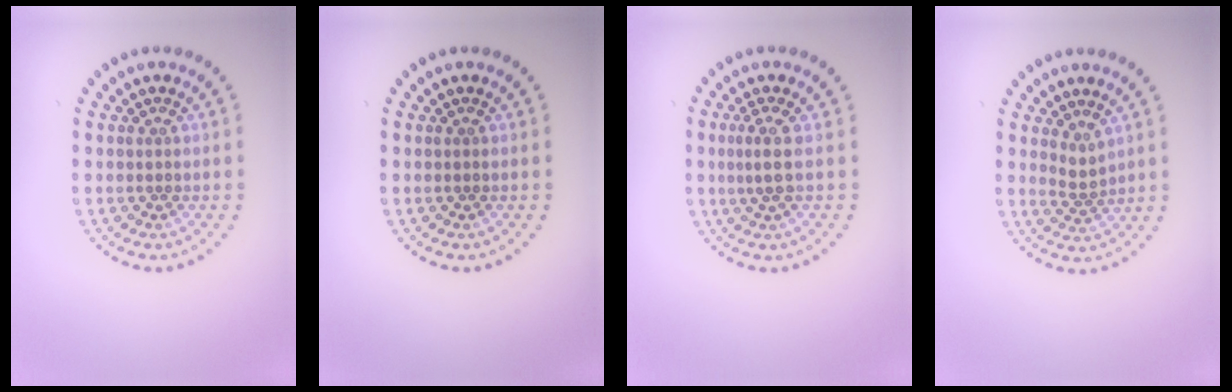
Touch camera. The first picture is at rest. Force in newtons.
{"total": 0.0}
{"total": 2.1, "press": 1.6, "slide": 1.3}
{"total": 1.5, "press": 1.1, "slide": 1.1}